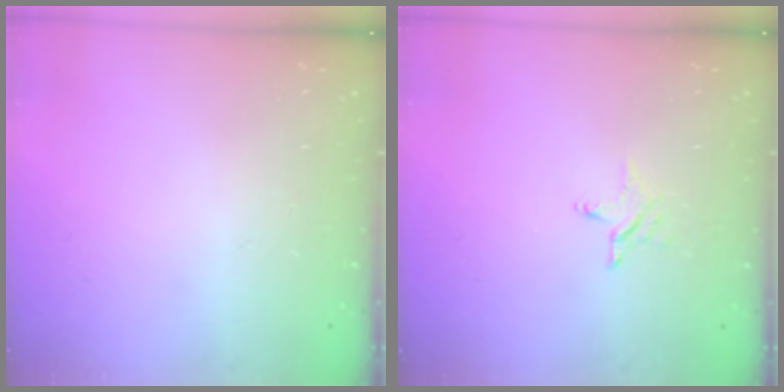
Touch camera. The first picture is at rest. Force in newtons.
{"total": 3.5, "press": 3.5, "slide": 0.4}